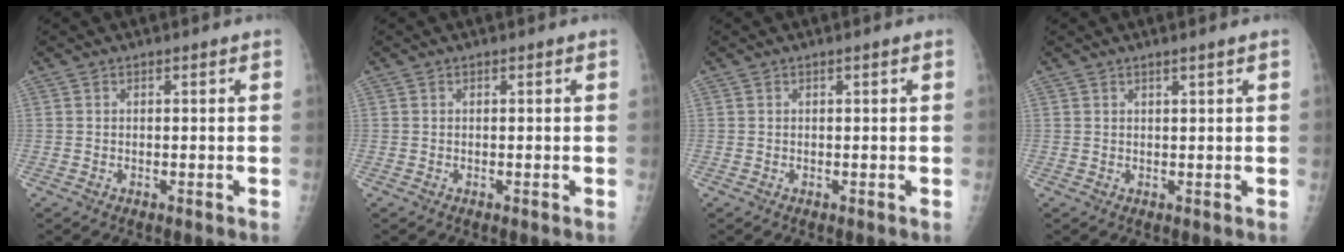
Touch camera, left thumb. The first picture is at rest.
{"total": 0.0}
{"total": 0.0}
{"total": 1.6, "force": [1.2, -0.3, 1.0], "torque": [-0.015, -0.010, 0.021]}